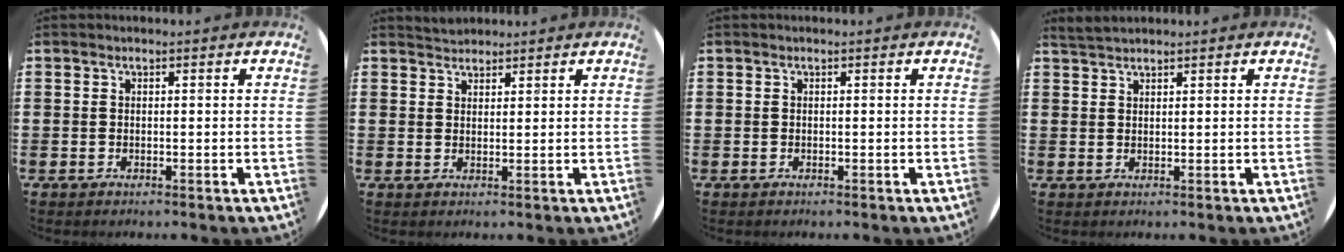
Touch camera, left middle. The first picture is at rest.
{"total": 1.8, "force": [1.7, 0.4, -0.1], "torque": [-0.001, 0.003, 0.035]}
{"total": 0.0}
{"total": 1.7, "force": [1.7, 0.2, 0.3], "torque": [-0.009, 0.003, 0.033]}